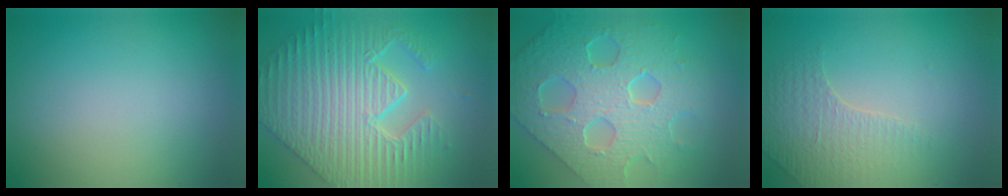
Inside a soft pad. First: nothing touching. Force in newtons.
{"total": 7.0, "press": 5.8, "slide": 3.9}
{"total": 7.7, "press": 6.5, "slide": 4.0}
{"total": 1.8, "press": 1.6, "slide": 0.8}